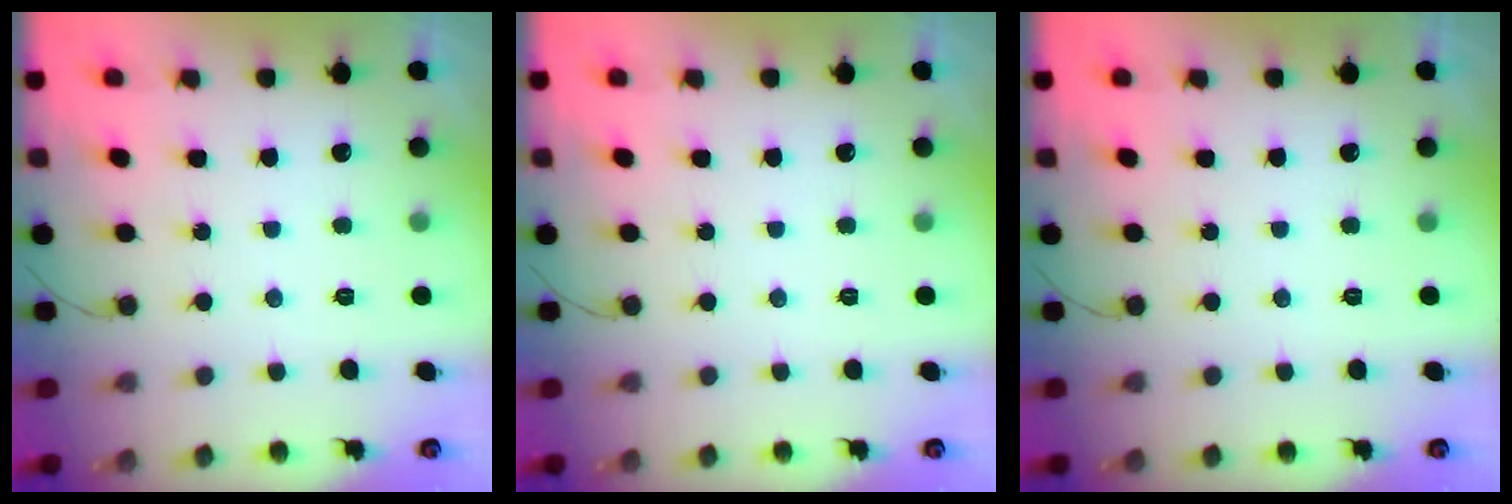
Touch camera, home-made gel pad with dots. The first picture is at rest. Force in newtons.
{"total": 0.0}
{"total": 0.0}